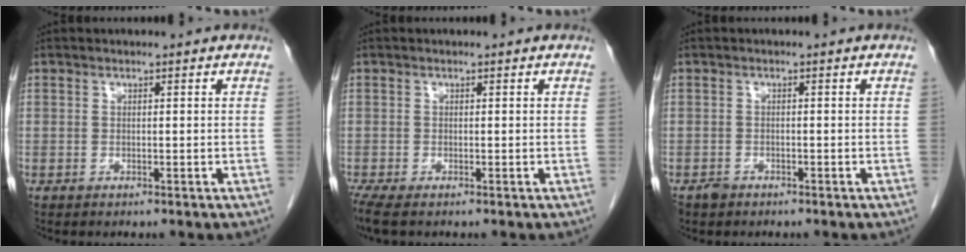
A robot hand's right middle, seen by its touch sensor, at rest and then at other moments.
{"total": 2.9, "force": [-2.3, 0.6, 1.7], "torque": [-0.037, -0.011, -0.041]}
{"total": 1.3, "force": [-1.0, 0.8, 0.2], "torque": [-0.010, 0.001, -0.016]}